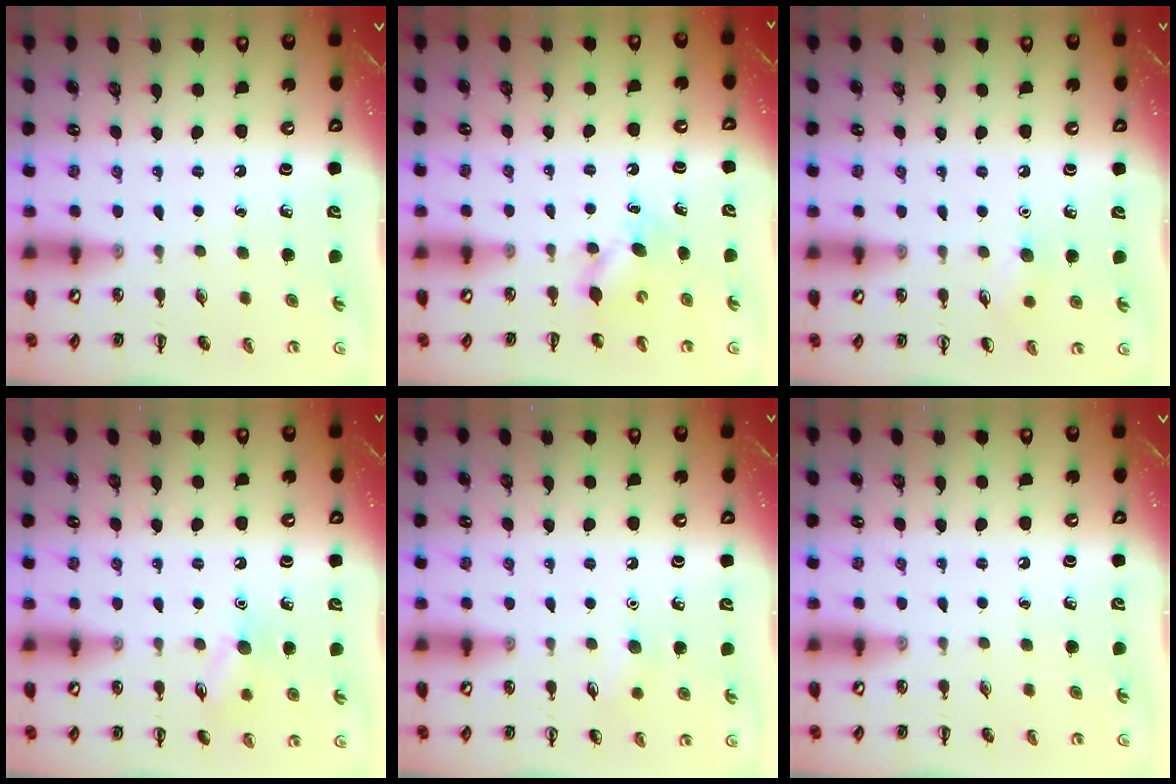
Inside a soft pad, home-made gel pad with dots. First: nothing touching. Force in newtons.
{"total": 4.2, "press": 4.1, "slide": 0.9}
{"total": 5.8, "press": 5.6, "slide": 1.4}
{"total": 8.1, "press": 8.0, "slide": 1.2}
{"total": 5.2, "press": 5.0, "slide": 1.5}
{"total": 0.0}